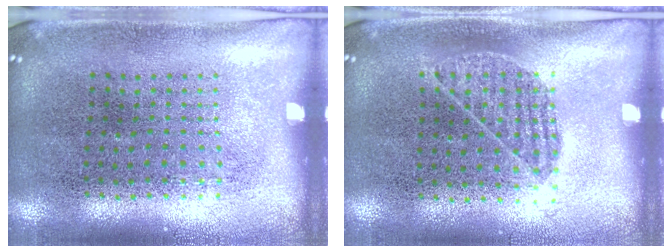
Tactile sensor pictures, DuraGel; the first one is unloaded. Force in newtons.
{"total": 0.8, "press": 0.6, "slide": 0.5}